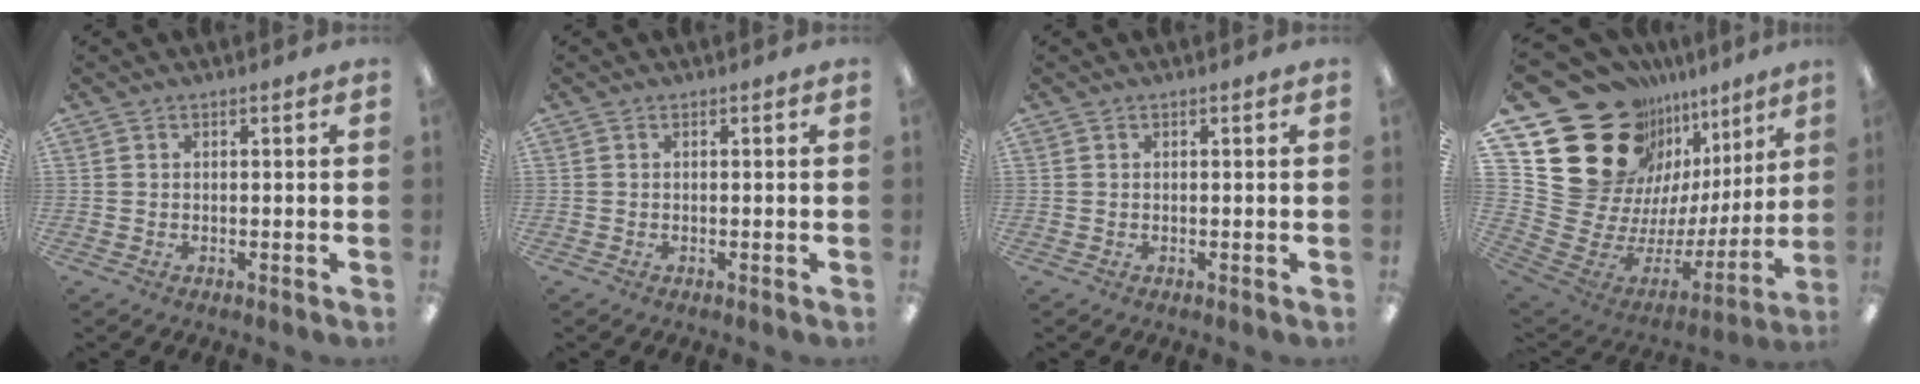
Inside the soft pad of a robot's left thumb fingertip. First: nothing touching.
{"total": 0.0}
{"total": 0.0}
{"total": 27.0, "force": [15.1, 18.7, 12.4], "torque": [-0.163, -0.138, 0.338]}